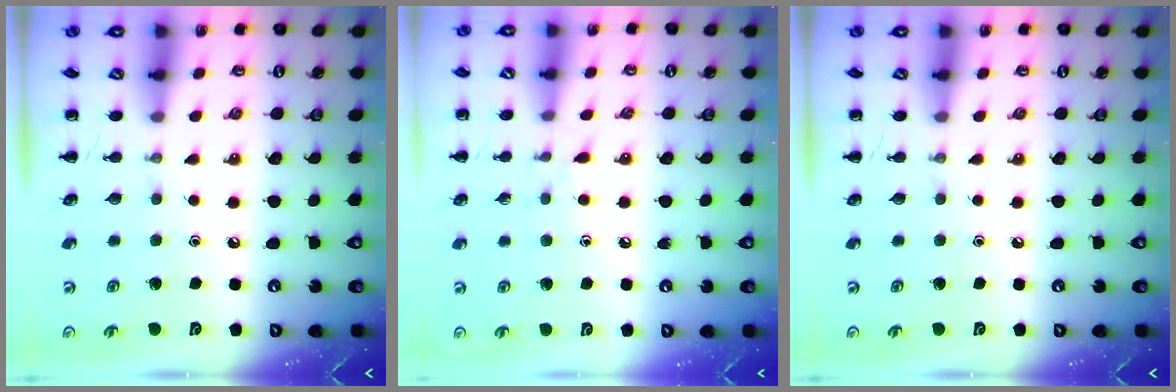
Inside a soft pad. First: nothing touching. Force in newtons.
{"total": 4.6, "press": 4.3, "slide": 1.7}
{"total": 0.0}